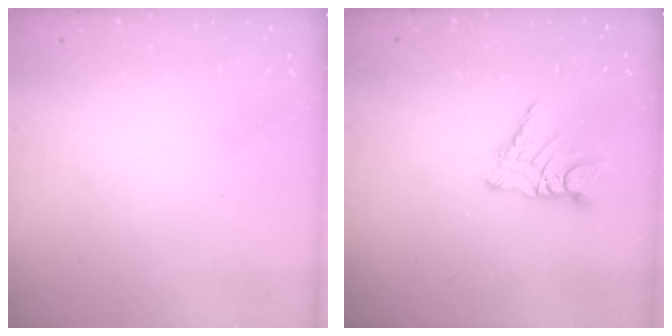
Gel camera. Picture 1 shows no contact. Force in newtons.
{"total": 7.7, "press": 7.7, "slide": 0.6}